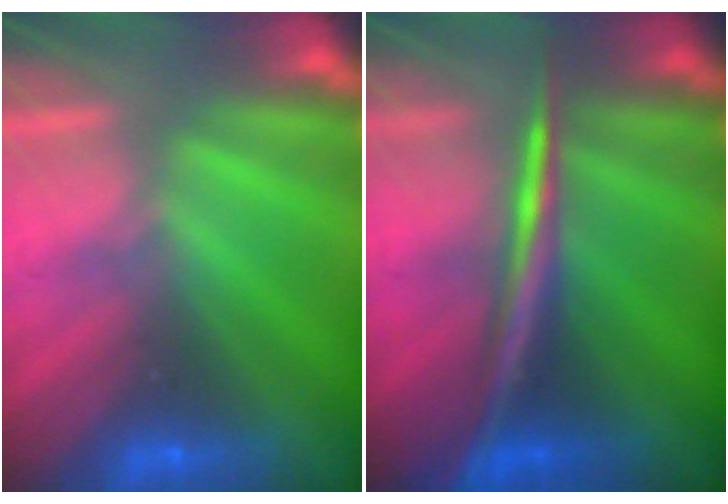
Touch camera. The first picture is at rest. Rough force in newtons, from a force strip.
{"total": 2.9}